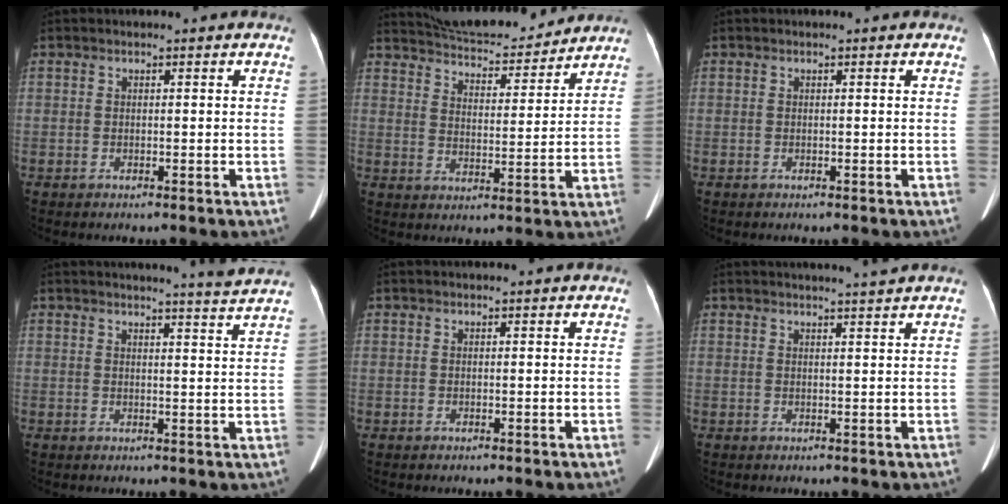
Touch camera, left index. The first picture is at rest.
{"total": 15.0, "force": [14.2, 2.4, 4.1], "torque": [-0.070, 0.004, 0.211]}
{"total": 0.0}
{"total": 5.3, "force": [4.9, -1.7, 1.0], "torque": [-0.025, -0.022, 0.054]}
{"total": 1.5, "force": [1.4, 0.1, 0.5], "torque": [-0.010, 0.017, 0.019]}
{"total": 4.0, "force": [3.6, -1.2, 1.2], "torque": [-0.016, -0.001, 0.046]}